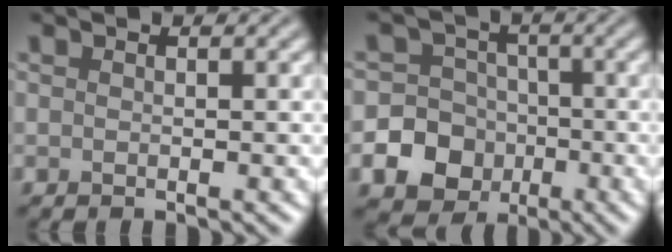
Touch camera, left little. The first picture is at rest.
{"total": 13.5, "force": [-4.5, 12.5, 2.7], "torque": [-0.076, -0.026, -0.095]}